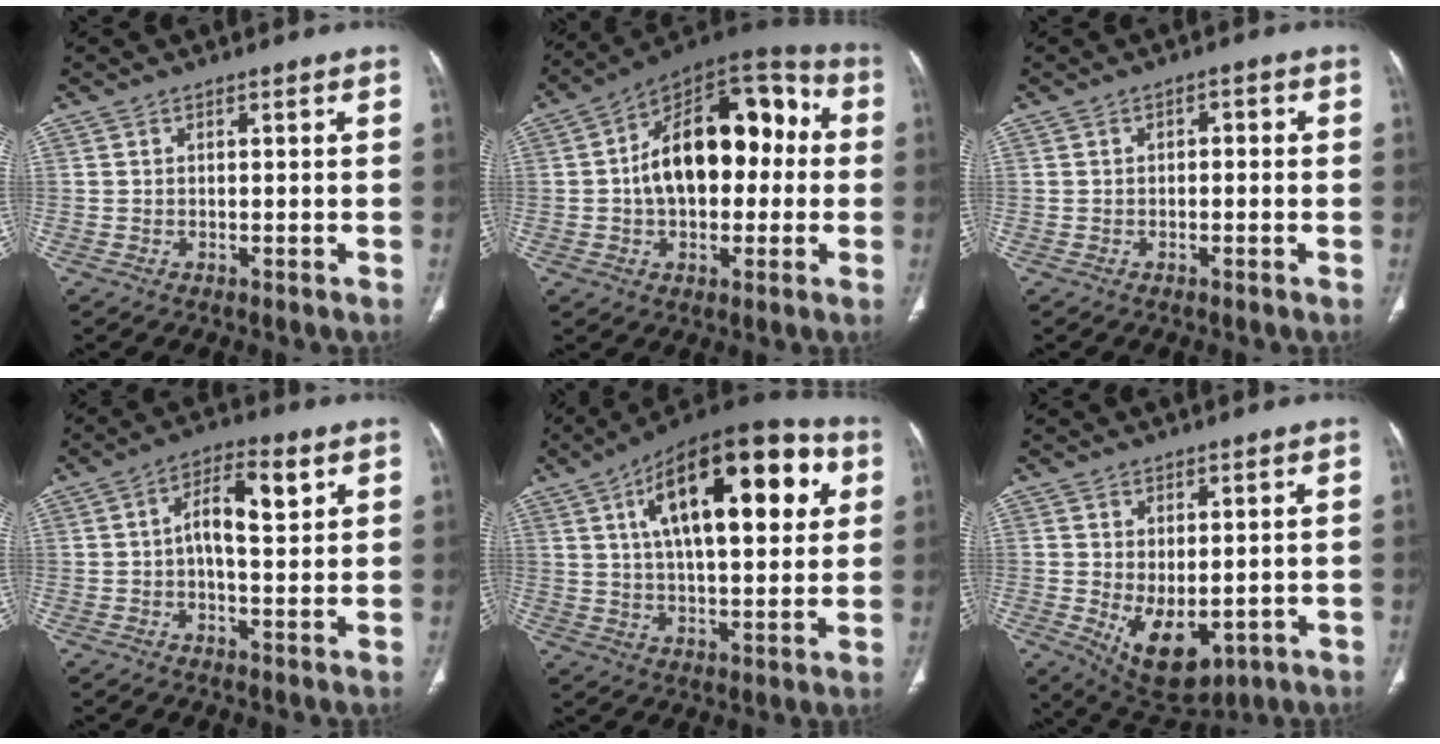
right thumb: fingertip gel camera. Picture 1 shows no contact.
{"total": 21.1, "force": [0.9, 12.6, 16.8], "torque": [-0.229, 0.049, 0.008]}
{"total": 1.7, "force": [0.0, 1.2, 1.2], "torque": [-0.014, 0.009, -0.006]}
{"total": 8.3, "force": [2.0, 3.6, 7.2], "torque": [-0.109, 0.012, 0.028]}
{"total": 25.1, "force": [8.2, 10.7, 21.2], "torque": [-0.304, 0.007, 0.120]}
{"total": 9.4, "force": [-1.4, 5.2, 7.6], "torque": [-0.106, -0.011, 0.007]}